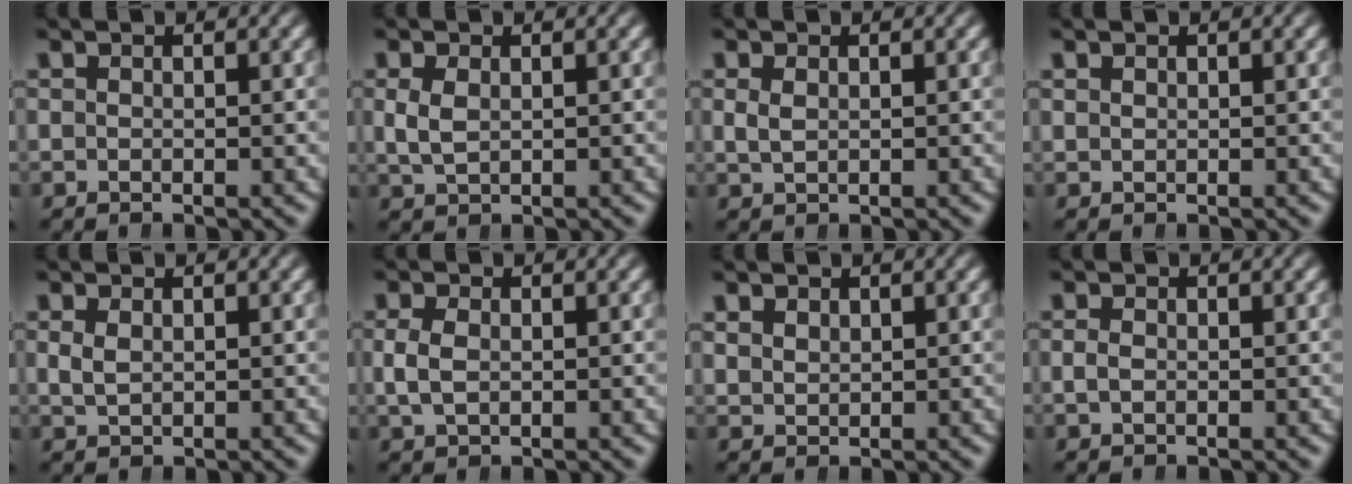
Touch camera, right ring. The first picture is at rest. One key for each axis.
{"total": 2.6, "fx": 0.3, "fy": 2.0, "fz": 1.6, "tx": -0.043, "ty": -0.008, "tz": 0.014}
{"total": 1.6, "fx": 0.4, "fy": 1.0, "fz": 1.1, "tx": -0.025, "ty": -0.005, "tz": 0.014}
{"total": 0.6, "fx": 0.5, "fy": -0.2, "fz": 0.1, "tx": 0.007, "ty": 0.000, "tz": 0.014}
{"total": 1.9, "fx": 0.6, "fy": 1.4, "fz": 1.1, "tx": -0.028, "ty": -0.006, "tz": 0.018}
{"total": 2.0, "fx": 0.1, "fy": 1.3, "fz": 1.5, "tx": -0.042, "ty": -0.006, "tz": 0.009}
{"total": 1.4, "fx": 1.2, "fy": 0.5, "fz": 0.2, "tx": -0.002, "ty": -0.002, "tz": 0.032}
{"total": 0.7, "fx": -0.2, "fy": 0.3, "fz": 0.5, "tx": -0.017, "ty": -0.008, "tz": 0.001}